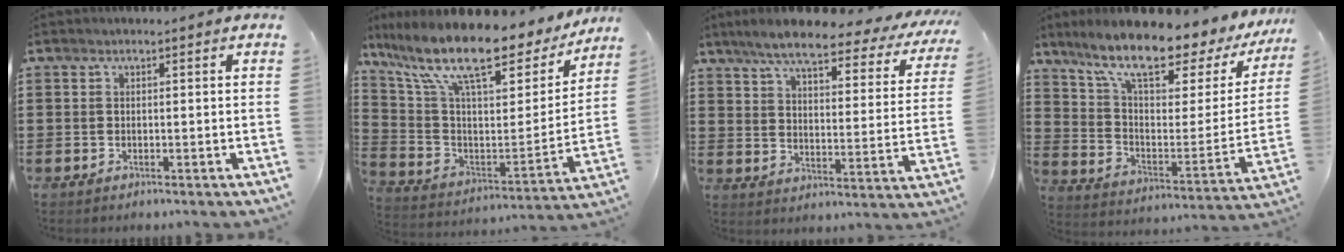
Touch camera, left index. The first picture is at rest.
{"total": 15.4, "force": [11.4, 3.6, 9.7], "torque": [-0.220, -0.075, 0.188]}
{"total": 7.7, "force": [6.4, 0.9, 4.1], "torque": [-0.100, -0.037, 0.106]}
{"total": 11.2, "force": [8.9, 2.4, 6.2], "torque": [-0.136, -0.062, 0.146]}